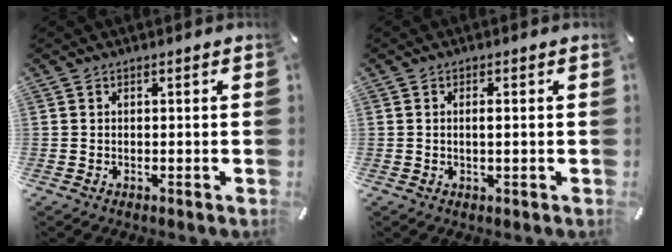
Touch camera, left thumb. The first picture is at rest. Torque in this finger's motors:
{"motor_torque": [-0.10, 0.05, -0.05, 0.00, -0.07]}